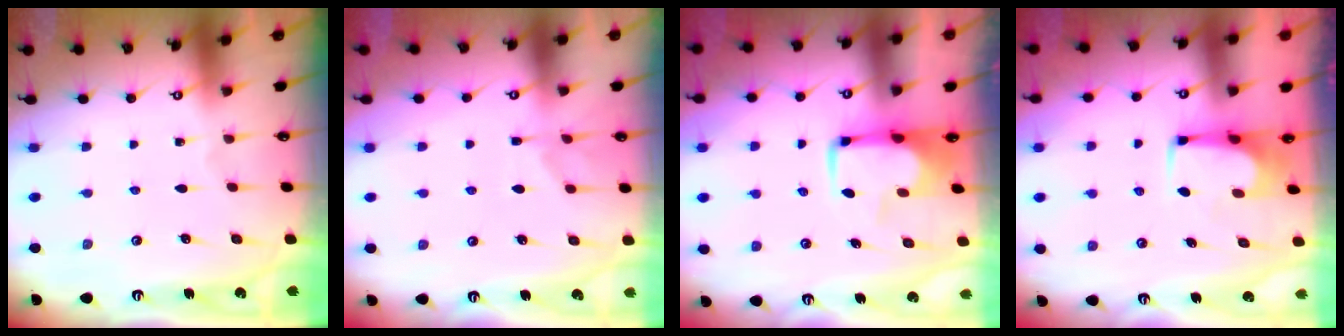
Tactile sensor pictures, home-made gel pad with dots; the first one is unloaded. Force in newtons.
{"total": 1.2, "press": 0.1, "slide": 1.2}
{"total": 1.2, "press": 1.0, "slide": 0.6}
{"total": 1.5, "press": 1.4, "slide": 0.2}